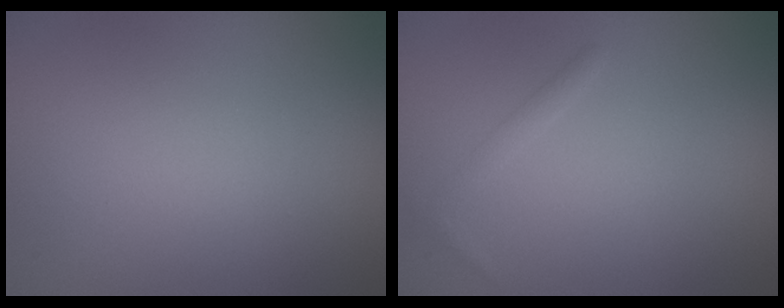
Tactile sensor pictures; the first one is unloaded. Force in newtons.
{"total": 0.9, "press": 0.9, "slide": 0.1}